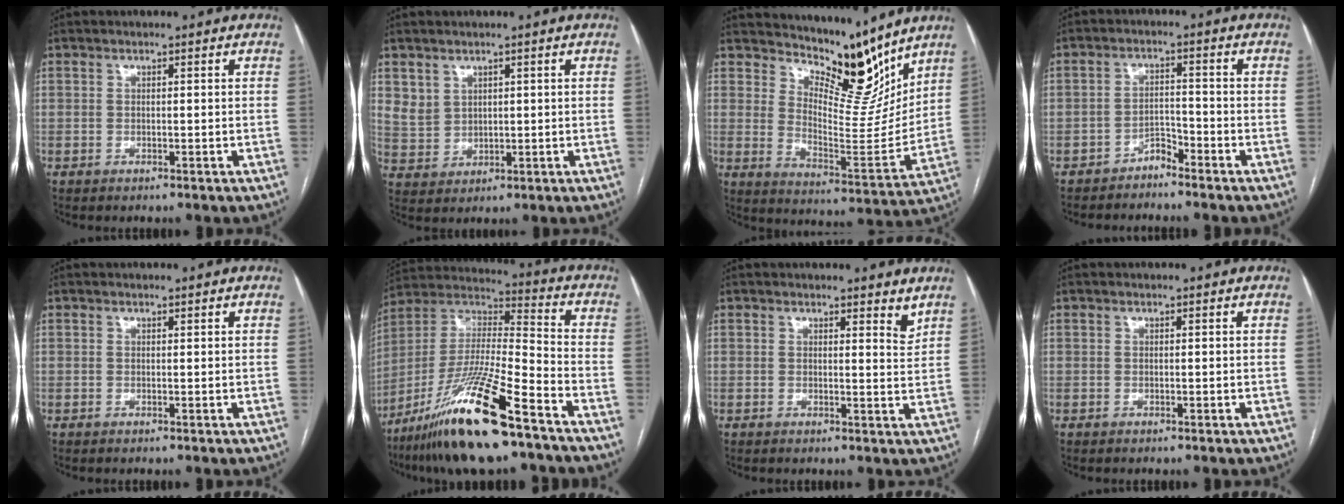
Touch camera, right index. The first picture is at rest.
{"total": 4.2, "force": [2.4, 3.3, 0.9], "torque": [-0.022, 0.003, 0.059]}
{"total": 12.0, "force": [10.9, 2.9, 4.1], "torque": [-0.065, -0.042, 0.177]}
{"total": 2.5, "force": [-2.3, 1.0, 0.4], "torque": [0.002, 0.002, -0.040]}
{"total": 0.0}
{"total": 20.1, "force": [-12.9, 1.6, 15.3], "torque": [-0.318, -0.029, -0.236]}
{"total": 3.2, "force": [2.9, 0.6, 1.3], "torque": [-0.017, -0.023, 0.028]}
{"total": 0.0}